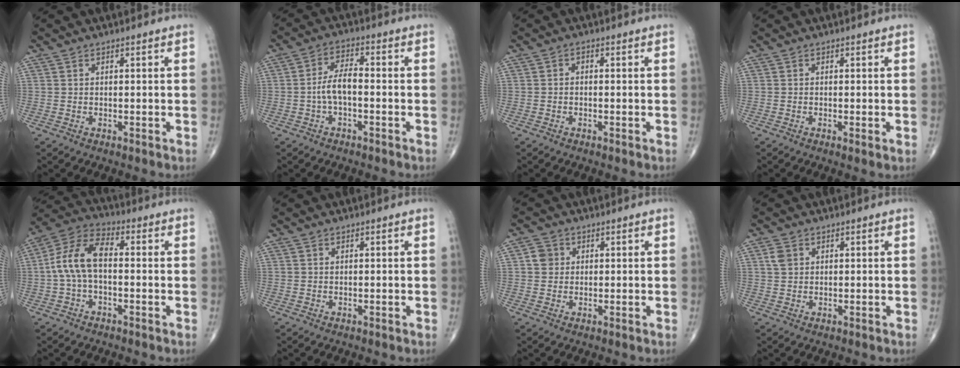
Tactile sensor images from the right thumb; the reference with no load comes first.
{"total": 5.4, "force": [-1.2, 2.4, 4.7], "torque": [-0.089, 0.024, -0.028]}
{"total": 0.9, "force": [-0.3, 0.5, 0.6], "torque": [-0.005, 0.005, -0.010]}
{"total": 1.1, "force": [-0.3, 0.1, 1.0], "torque": [-0.024, -0.005, -0.009]}
{"total": 10.3, "force": [-0.5, 5.6, 8.7], "torque": [-0.176, 0.036, -0.018]}
{"total": 0.0}
{"total": 3.0, "force": [0.6, 2.8, 1.1], "torque": [-0.003, 0.003, 0.006]}
{"total": 2.4, "force": [0.9, 1.9, 1.2], "torque": [-0.020, 0.002, 0.017]}